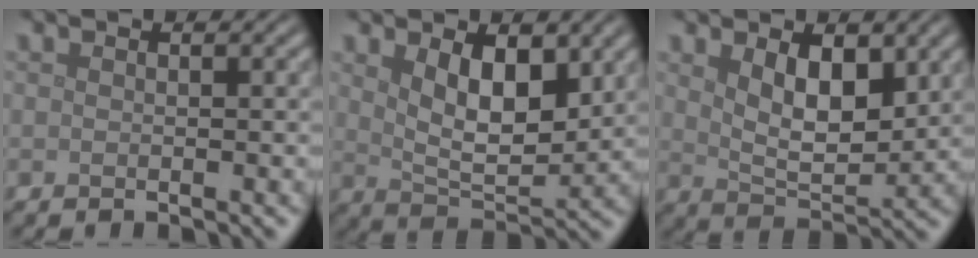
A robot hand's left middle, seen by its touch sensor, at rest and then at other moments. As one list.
[{"total": 5.8, "force": [2.2, 2.7, 4.6], "torque": [-0.083, -0.010, 0.043]}, {"total": 5.1, "force": [2.0, 2.5, 4.0], "torque": [-0.075, -0.010, 0.038]}]